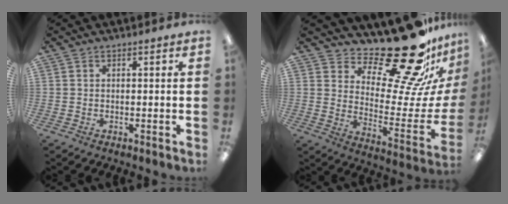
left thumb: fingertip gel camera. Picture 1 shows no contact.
{"total": 26.9, "force": [20.6, 8.7, 14.9], "torque": [-0.198, -0.156, 0.337]}